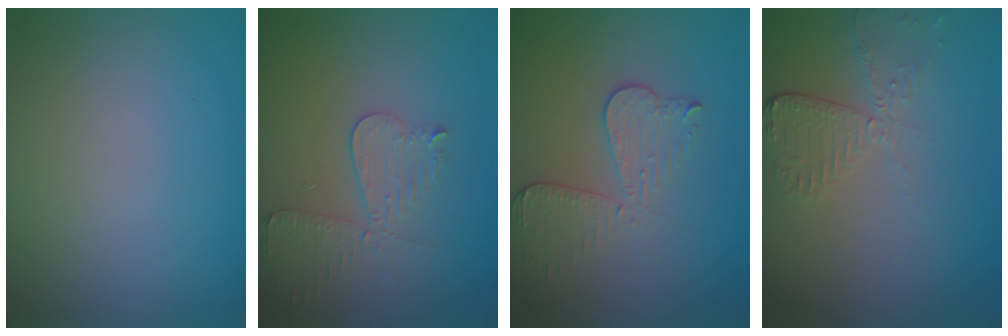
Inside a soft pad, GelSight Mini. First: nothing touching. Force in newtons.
{"total": 3.6, "press": 3.2, "slide": 1.6}
{"total": 3.6, "press": 3.2, "slide": 1.7}
{"total": 2.7, "press": 2.4, "slide": 1.2}